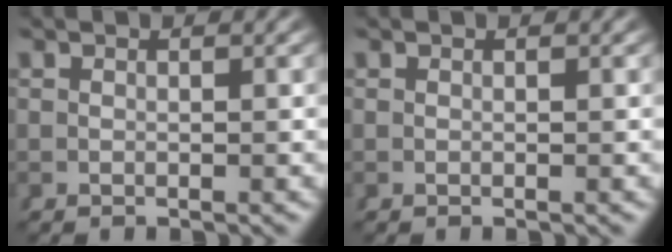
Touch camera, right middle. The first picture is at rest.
{"total": 0.0}